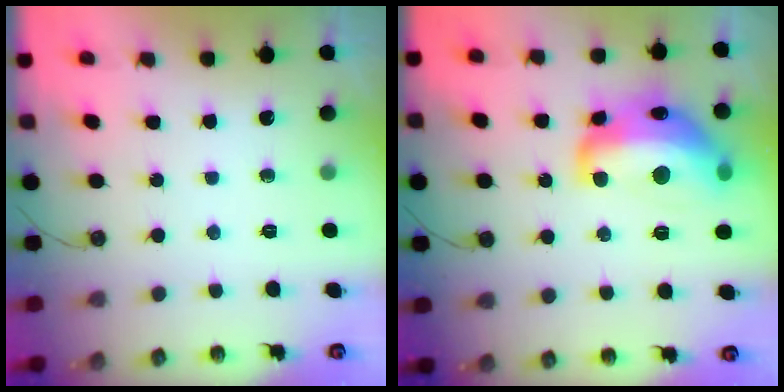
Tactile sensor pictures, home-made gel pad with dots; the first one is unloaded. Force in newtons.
{"total": 12.5, "press": 12.5, "slide": 1.2}